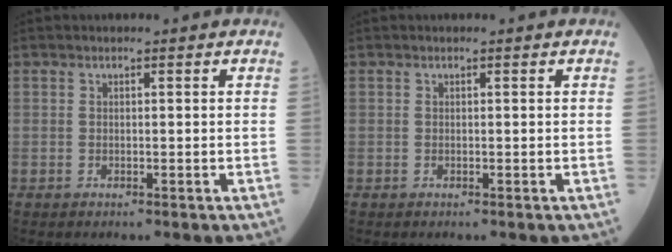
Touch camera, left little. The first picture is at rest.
{"total": 0.0}